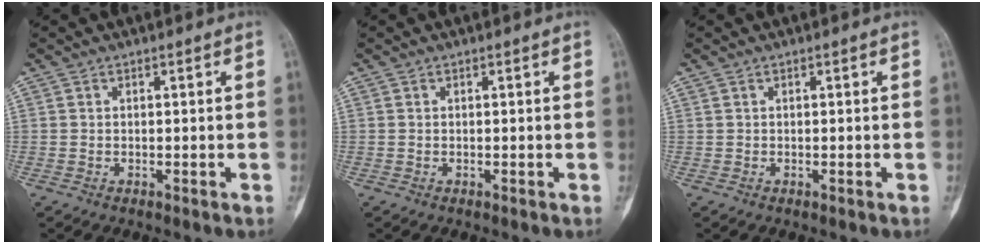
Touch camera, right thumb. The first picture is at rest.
{"total": 0.0}
{"total": 0.0}